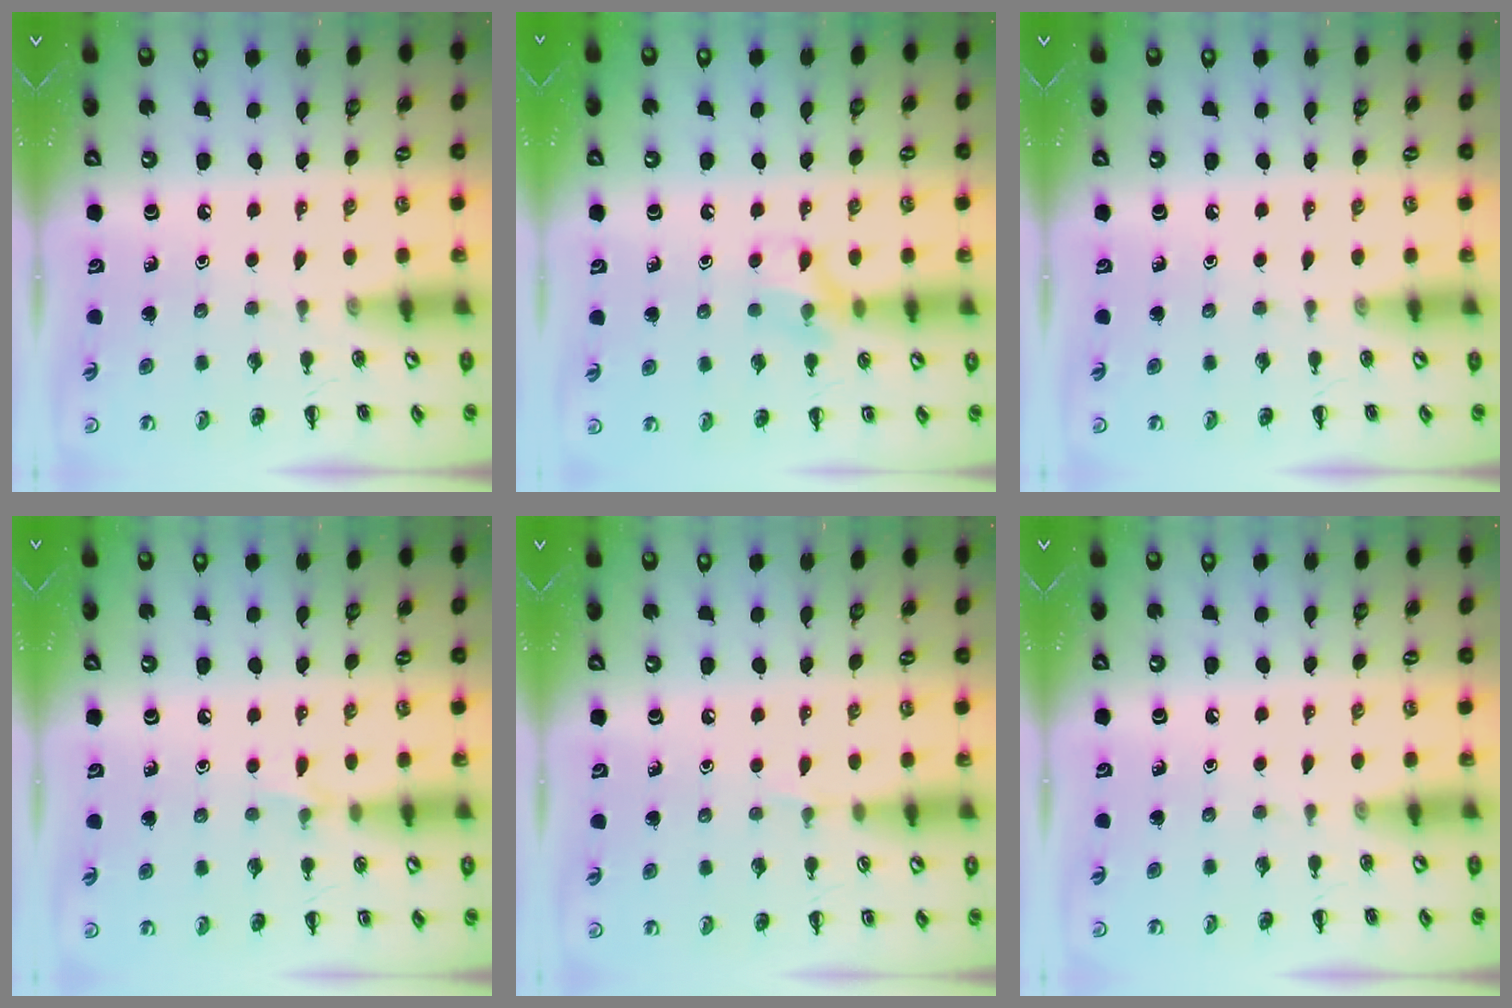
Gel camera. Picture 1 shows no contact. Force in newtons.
{"total": 8.9, "press": 8.8, "slide": 1.4}
{"total": 0.0}
{"total": 4.7, "press": 4.4, "slide": 1.6}
{"total": 3.6, "press": 3.3, "slide": 1.3}
{"total": 0.0}